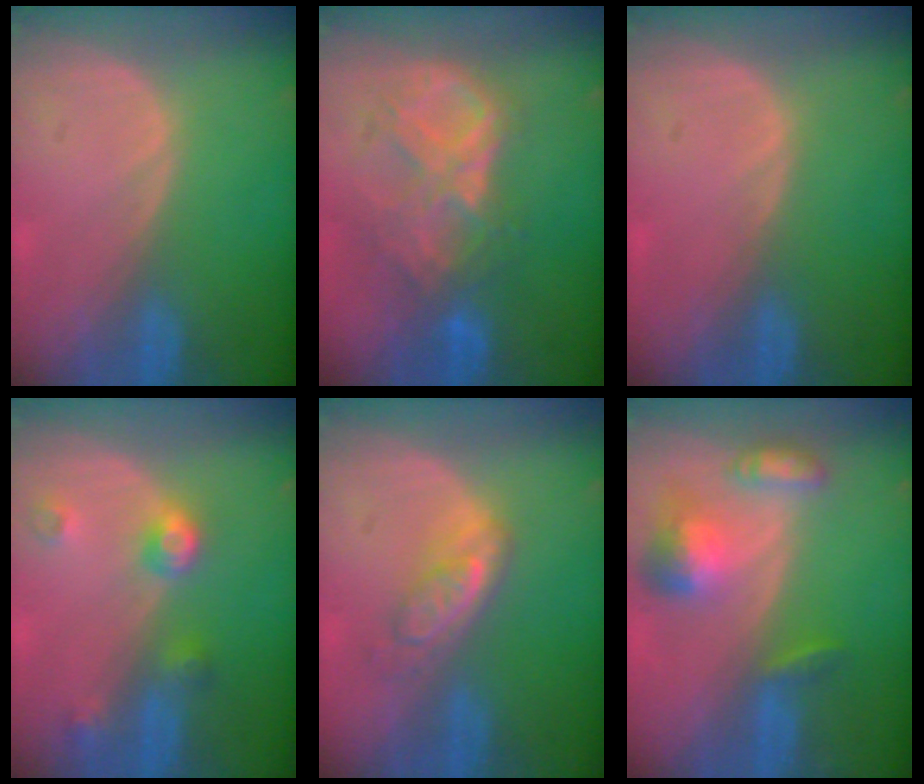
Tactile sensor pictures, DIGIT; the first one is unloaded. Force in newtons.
{"total": 8.9, "press": 7.8, "slide": 4.4}
{"total": 0.0}
{"total": 4.6, "press": 4.1, "slide": 2.0}
{"total": 5.0, "press": 4.6, "slide": 2.0}
{"total": 7.0, "press": 6.5, "slide": 2.5}